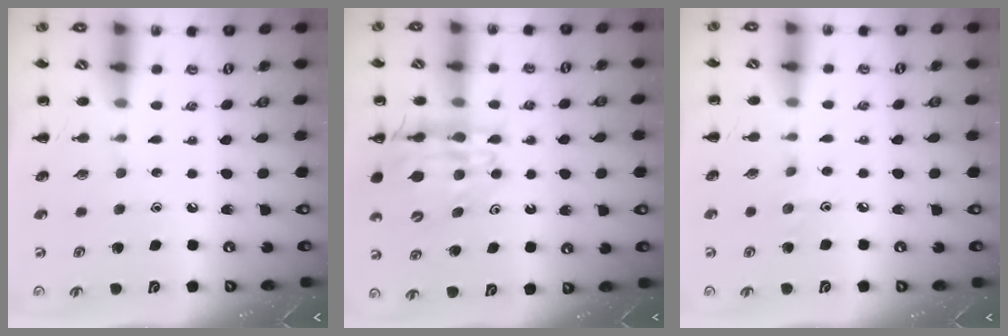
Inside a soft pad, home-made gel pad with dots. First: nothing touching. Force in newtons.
{"total": 13.7, "press": 13.2, "slide": 3.6}
{"total": 3.5, "press": 3.3, "slide": 1.3}